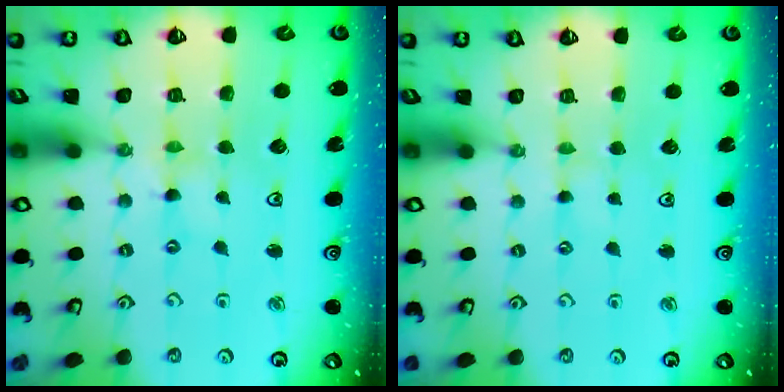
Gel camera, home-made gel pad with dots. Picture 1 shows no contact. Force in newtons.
{"total": 0.0}